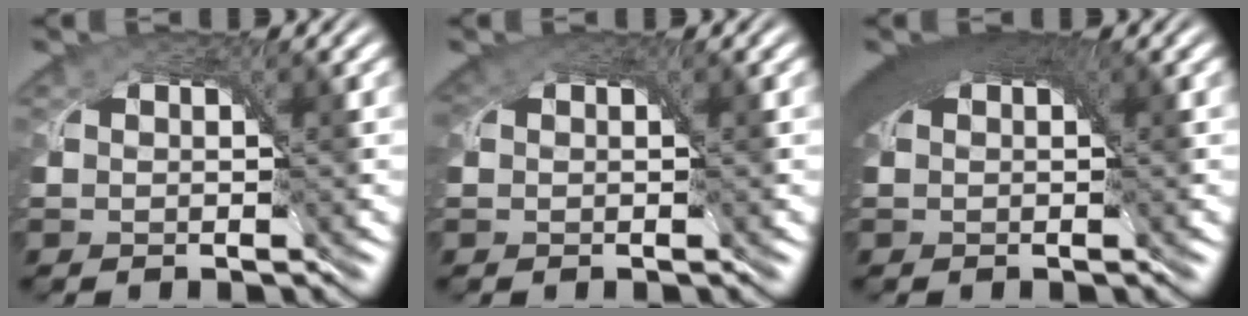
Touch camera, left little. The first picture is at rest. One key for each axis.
{"total": 2.4, "fx": 1.0, "fy": 1.7, "fz": 1.3, "tx": -0.030, "ty": 0.004, "tz": 0.010}
{"total": 6.8, "fx": 2.9, "fy": 3.2, "fz": 5.2, "tx": -0.082, "ty": 0.017, "tz": 0.032}